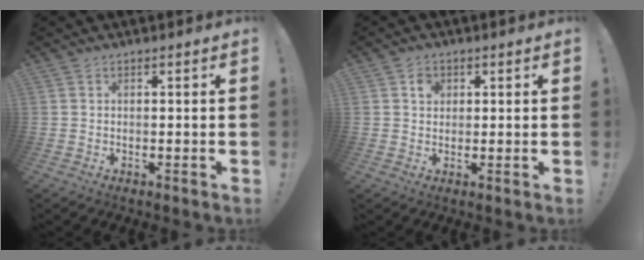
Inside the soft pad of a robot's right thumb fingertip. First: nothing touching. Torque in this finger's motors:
{"motor_torque": [0.66, 0.61, 0.26, 0.10, -0.02]}